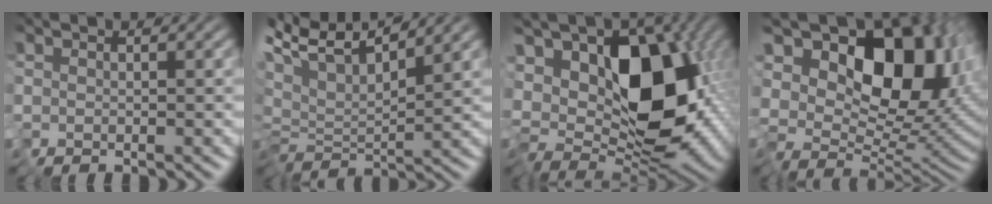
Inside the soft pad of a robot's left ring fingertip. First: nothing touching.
{"total": 5.2, "force": [3.7, 0.5, 3.6], "torque": [-0.080, 0.012, 0.062]}
{"total": 13.7, "force": [2.5, 8.0, 10.9], "torque": [-0.155, 0.007, 0.042]}
{"total": 16.3, "force": [7.4, 8.9, 11.4], "torque": [-0.194, 0.024, 0.131]}